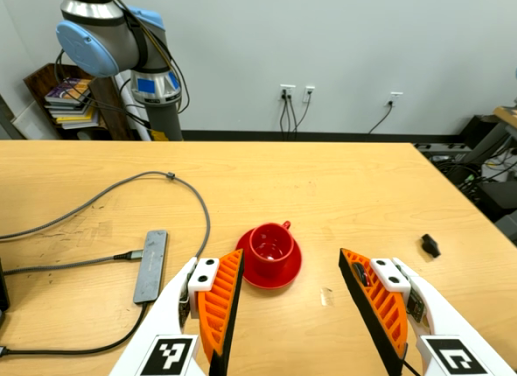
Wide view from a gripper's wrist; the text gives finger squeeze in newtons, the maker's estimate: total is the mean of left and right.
{"total": 0.0}